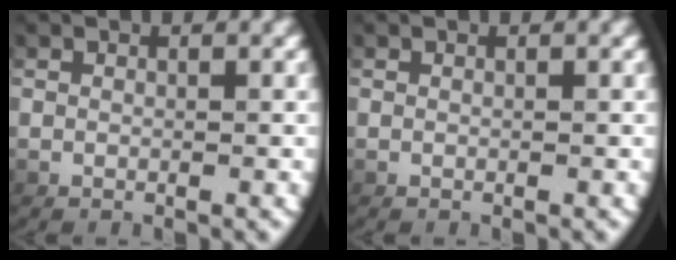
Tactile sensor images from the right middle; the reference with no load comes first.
{"total": 0.0}